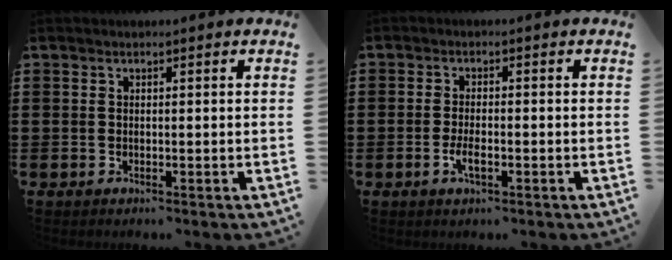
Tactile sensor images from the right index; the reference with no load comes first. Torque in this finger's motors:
{"motor_torque": [1.10, 1.04, 0.07, 0.05]}